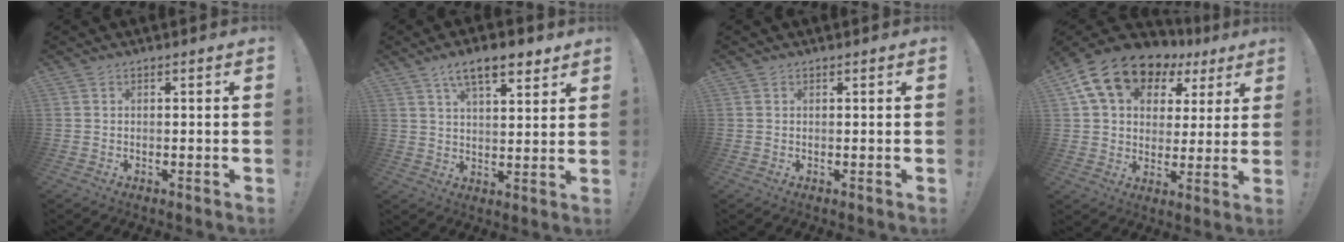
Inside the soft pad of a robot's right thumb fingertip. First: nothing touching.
{"total": 10.2, "force": [6.5, 3.7, 6.9], "torque": [-0.103, -0.024, 0.112]}
{"total": 0.0}
{"total": 17.2, "force": [9.0, 11.5, 9.0], "torque": [-0.150, -0.042, 0.173]}